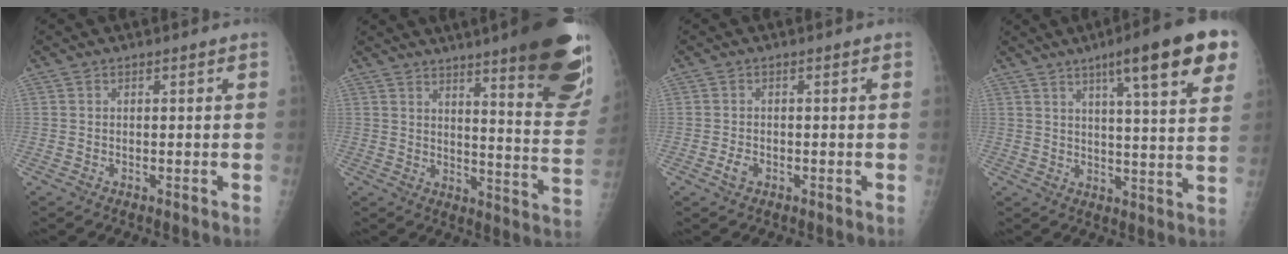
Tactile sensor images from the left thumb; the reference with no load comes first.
{"total": 23.7, "force": [15.3, 3.6, 17.7], "torque": [-0.204, -0.088, 0.198]}
{"total": 1.7, "force": [-0.7, 1.1, 1.1], "torque": [-0.024, 0.005, -0.013]}
{"total": 17.7, "force": [9.4, 2.5, 14.8], "torque": [-0.186, -0.026, 0.126]}